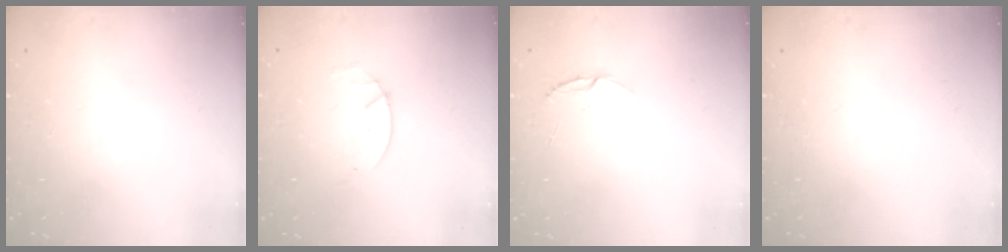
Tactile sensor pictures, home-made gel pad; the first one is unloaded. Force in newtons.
{"total": 2.9, "press": 2.9, "slide": 0.4}
{"total": 3.9, "press": 3.8, "slide": 0.4}
{"total": 0.0}